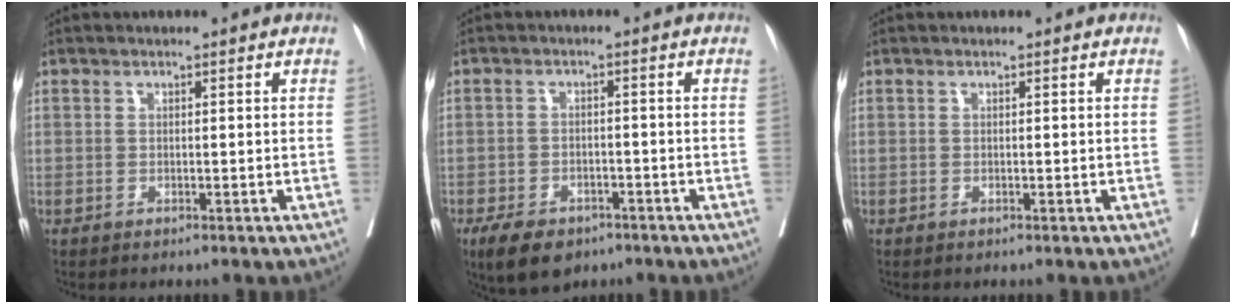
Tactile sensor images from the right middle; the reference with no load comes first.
{"total": 7.7, "force": [-5.4, 4.1, 3.8], "torque": [-0.066, -0.005, -0.081]}
{"total": 0.0}